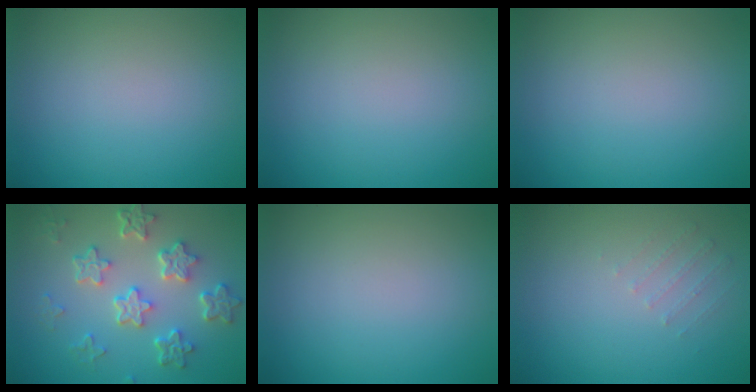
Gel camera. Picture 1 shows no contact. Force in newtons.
{"total": 0.0}
{"total": 0.0}
{"total": 5.6, "press": 4.3, "slide": 3.6}
{"total": 0.0}
{"total": 0.6, "press": 0.5, "slide": 0.4}